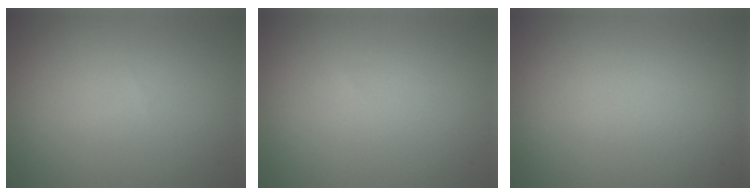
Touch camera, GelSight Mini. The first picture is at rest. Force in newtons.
{"total": 0.0}
{"total": 0.0}